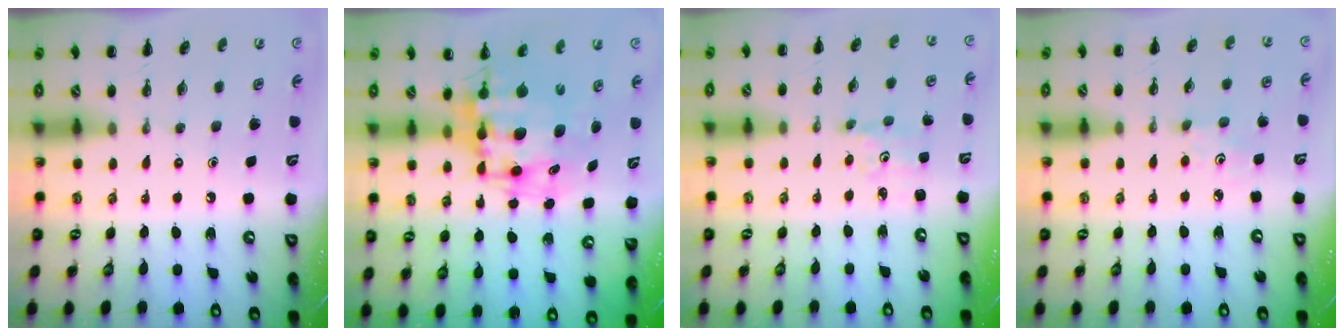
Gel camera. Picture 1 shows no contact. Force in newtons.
{"total": 10.7, "press": 10.3, "slide": 2.7}
{"total": 1.8, "press": 1.7, "slide": 0.5}
{"total": 2.2, "press": 2.1, "slide": 0.7}